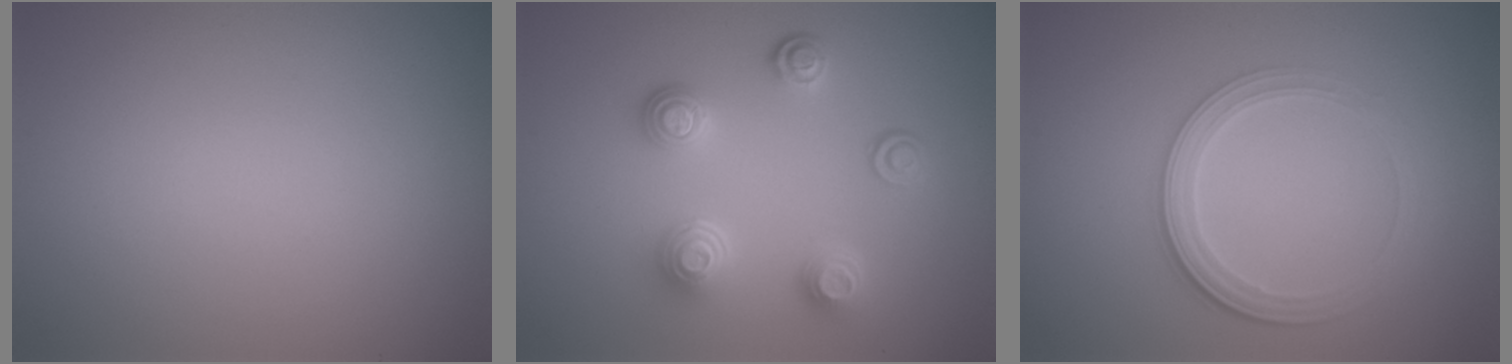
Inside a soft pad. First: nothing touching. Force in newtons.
{"total": 4.1, "press": 3.4, "slide": 2.3}
{"total": 3.3, "press": 2.7, "slide": 1.9}